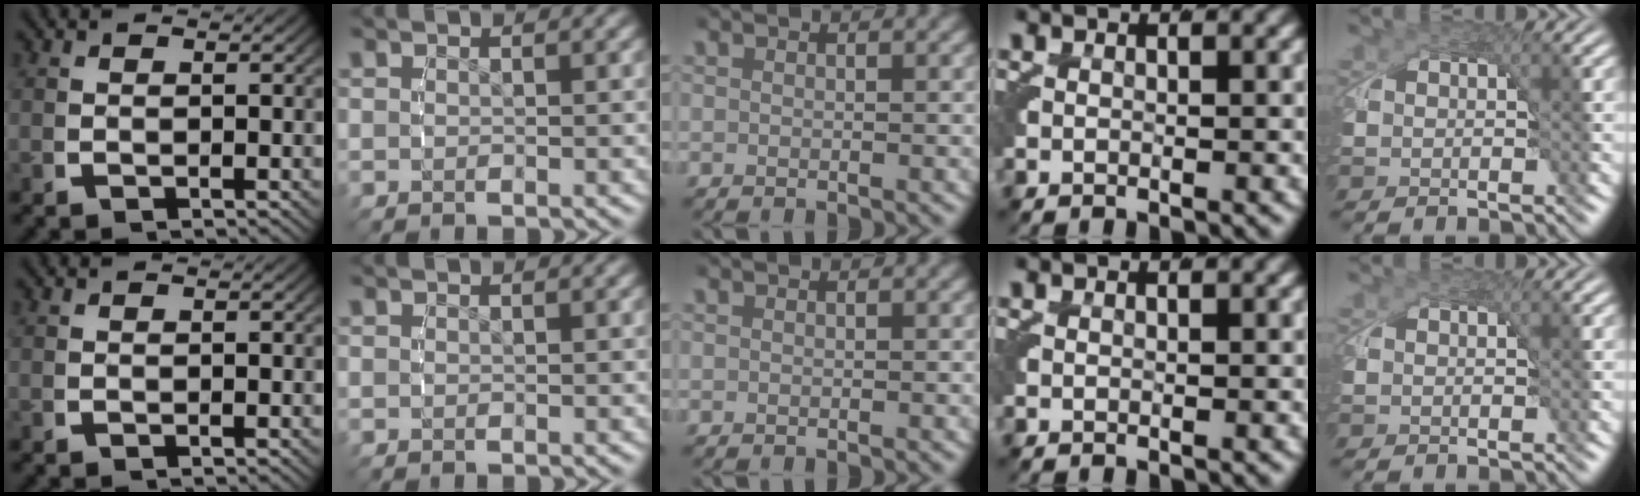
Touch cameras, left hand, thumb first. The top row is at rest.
{}